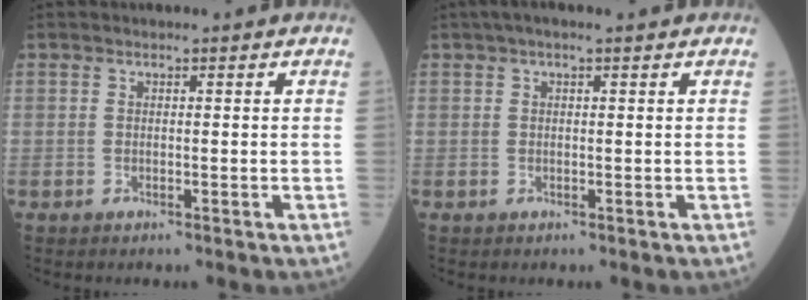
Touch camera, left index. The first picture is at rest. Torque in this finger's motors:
{"motor_torque": [0.35, -0.25, 0.12, 0.02]}